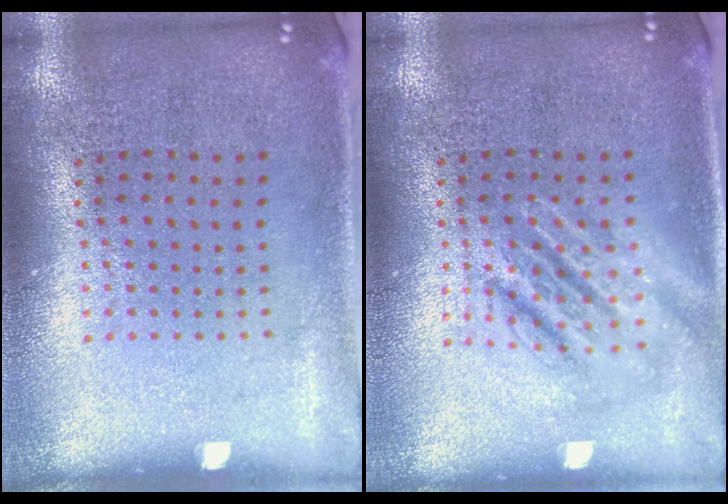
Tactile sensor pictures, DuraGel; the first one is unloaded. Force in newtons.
{"total": 2.5, "press": 2.5, "slide": 0.3}